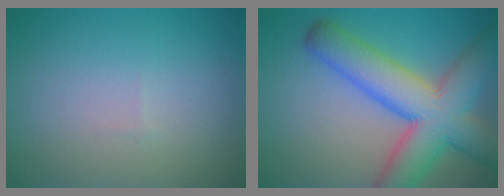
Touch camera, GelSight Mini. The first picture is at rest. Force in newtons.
{"total": 10.1, "press": 10.1, "slide": 0.5}